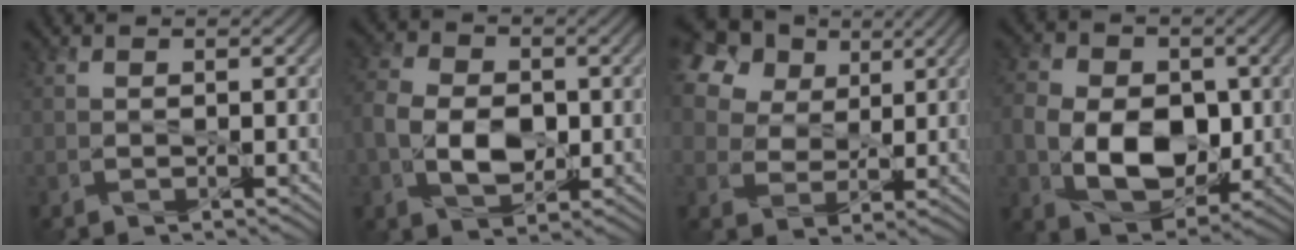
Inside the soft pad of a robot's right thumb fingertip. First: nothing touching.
{"total": 7.9, "force": [-1.1, 5.6, 5.5], "torque": [-0.139, -0.011, -0.021]}
{"total": 19.5, "force": [10.6, 13.7, 8.8], "torque": [-0.274, 0.056, 0.213]}
{"total": 11.7, "force": [-1.5, 8.2, 8.2], "torque": [-0.169, -0.016, -0.025]}